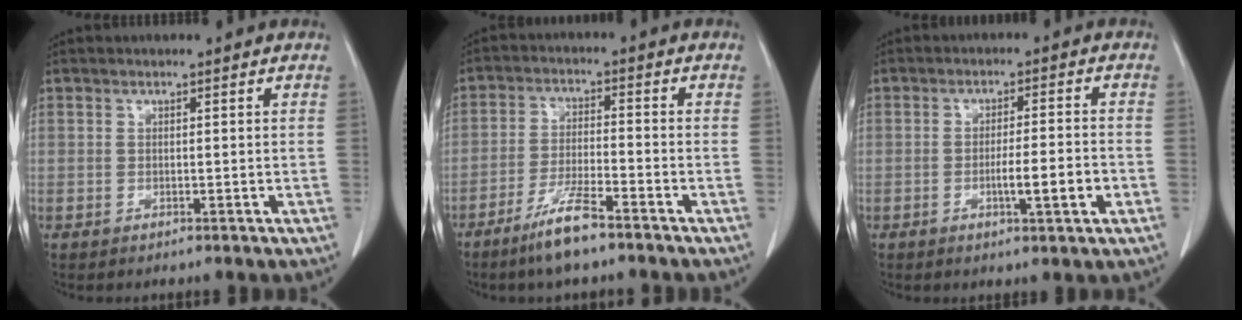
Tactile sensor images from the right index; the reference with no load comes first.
{"total": 6.9, "force": [-5.1, 0.5, 4.7], "torque": [-0.099, -0.013, -0.098]}
{"total": 6.0, "force": [-1.9, 0.3, 5.7], "torque": [-0.088, -0.004, -0.028]}